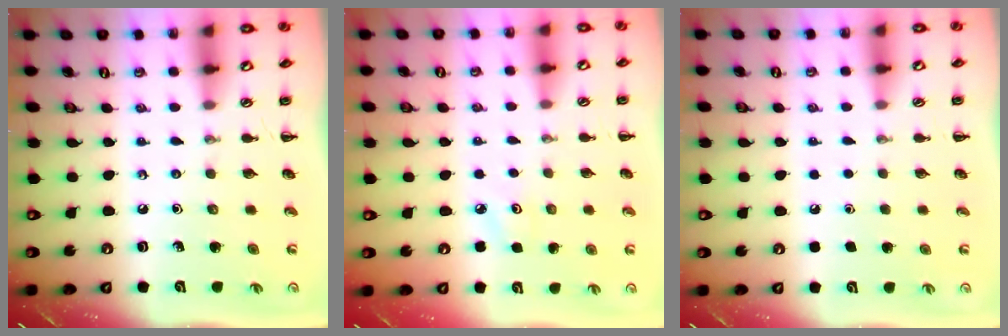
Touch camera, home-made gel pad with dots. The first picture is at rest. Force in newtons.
{"total": 4.3, "press": 4.1, "slide": 1.3}
{"total": 1.7, "press": 1.7, "slide": 0.1}